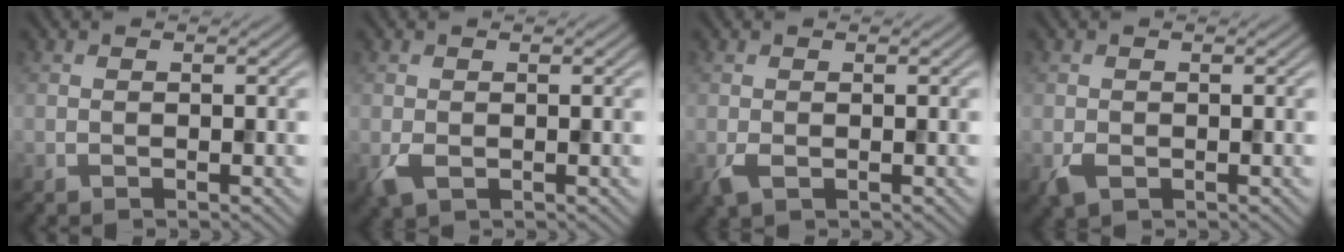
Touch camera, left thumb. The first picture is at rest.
{"total": 1.9, "force": [-0.3, 1.3, 1.3], "torque": [-0.038, -0.007, -0.005]}
{"total": 1.6, "force": [-0.3, 0.9, 1.2], "torque": [-0.035, -0.007, -0.006]}
{"total": 1.7, "force": [-0.5, 1.3, 1.1], "torque": [-0.031, -0.009, -0.008]}